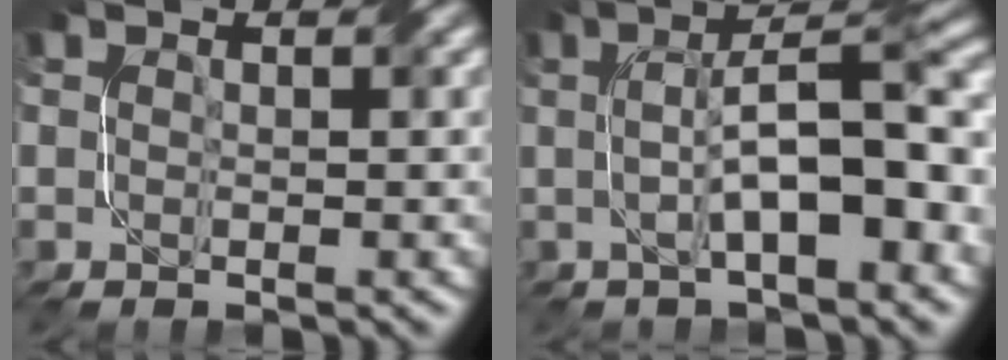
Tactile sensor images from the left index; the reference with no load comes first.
{"total": 8.9, "force": [-0.2, 2.6, 8.5], "torque": [-0.120, 0.014, -0.004]}